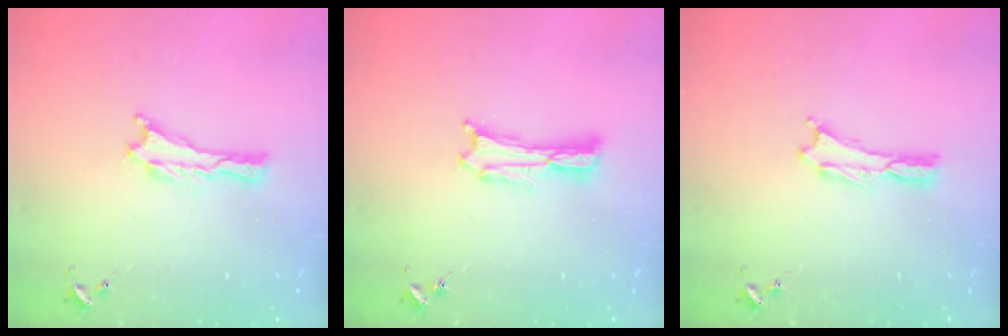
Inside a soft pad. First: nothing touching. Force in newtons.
{"total": 0.6, "press": 0.6, "slide": 0.2}
{"total": 0.0}